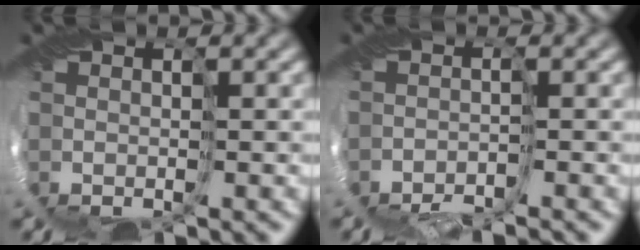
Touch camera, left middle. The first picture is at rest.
{"total": 3.1, "force": [-3.1, -0.1, 0.1], "torque": [0.003, -0.005, -0.059]}